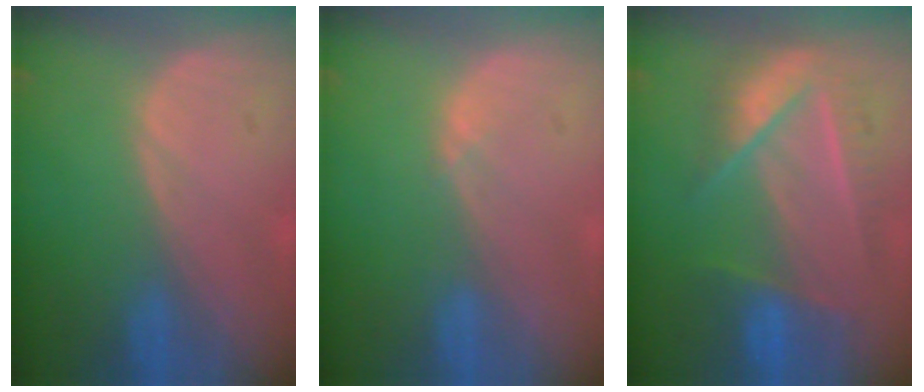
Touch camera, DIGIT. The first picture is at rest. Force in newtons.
{"total": 0.7, "press": 0.6, "slide": 0.4}
{"total": 8.2, "press": 7.8, "slide": 2.5}